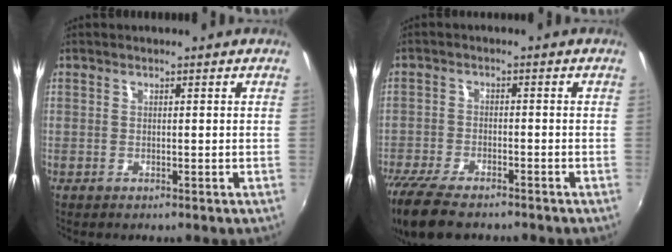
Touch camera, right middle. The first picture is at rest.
{"total": 12.2, "force": [-9.8, 3.7, 6.2], "torque": [-0.154, -0.038, -0.178]}